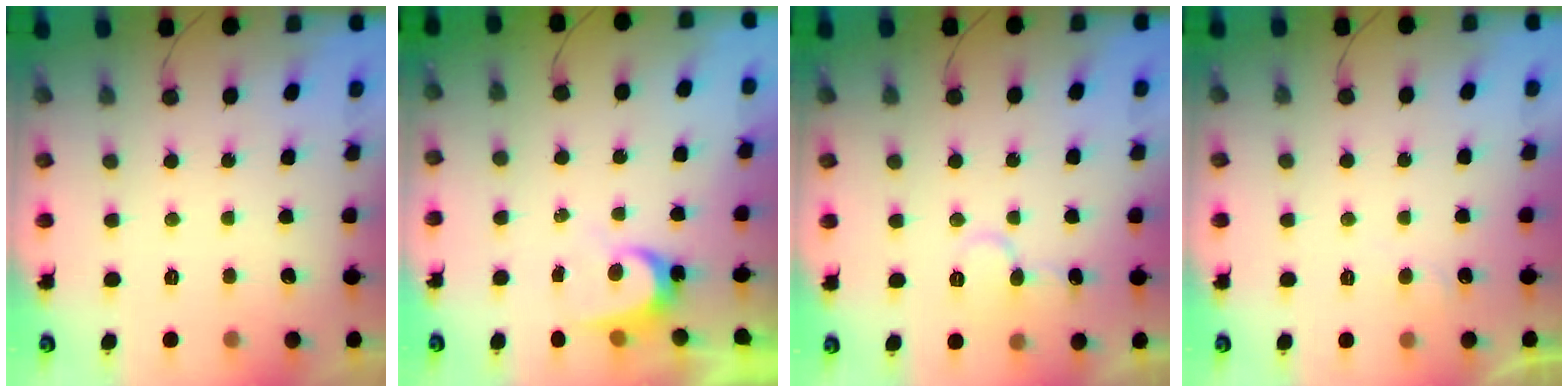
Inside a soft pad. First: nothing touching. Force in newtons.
{"total": 5.7, "press": 5.7, "slide": 0.4}
{"total": 7.3, "press": 7.3, "slide": 0.7}
{"total": 3.3, "press": 3.3, "slide": 0.4}